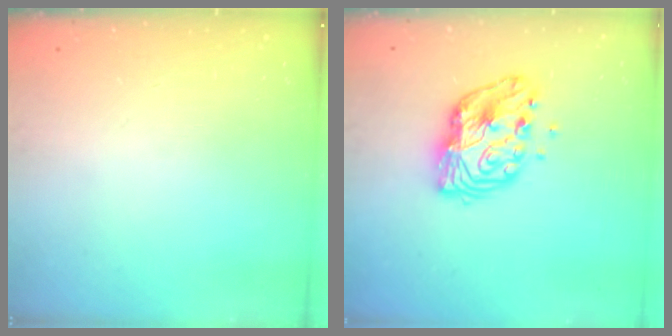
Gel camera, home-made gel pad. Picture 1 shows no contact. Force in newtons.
{"total": 11.9, "press": 11.9, "slide": 0.8}